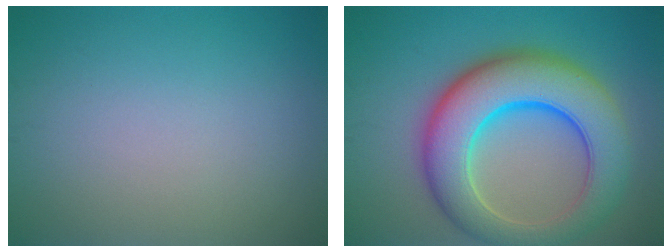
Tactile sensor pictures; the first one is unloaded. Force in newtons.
{"total": 10.8, "press": 10.8, "slide": 0.4}